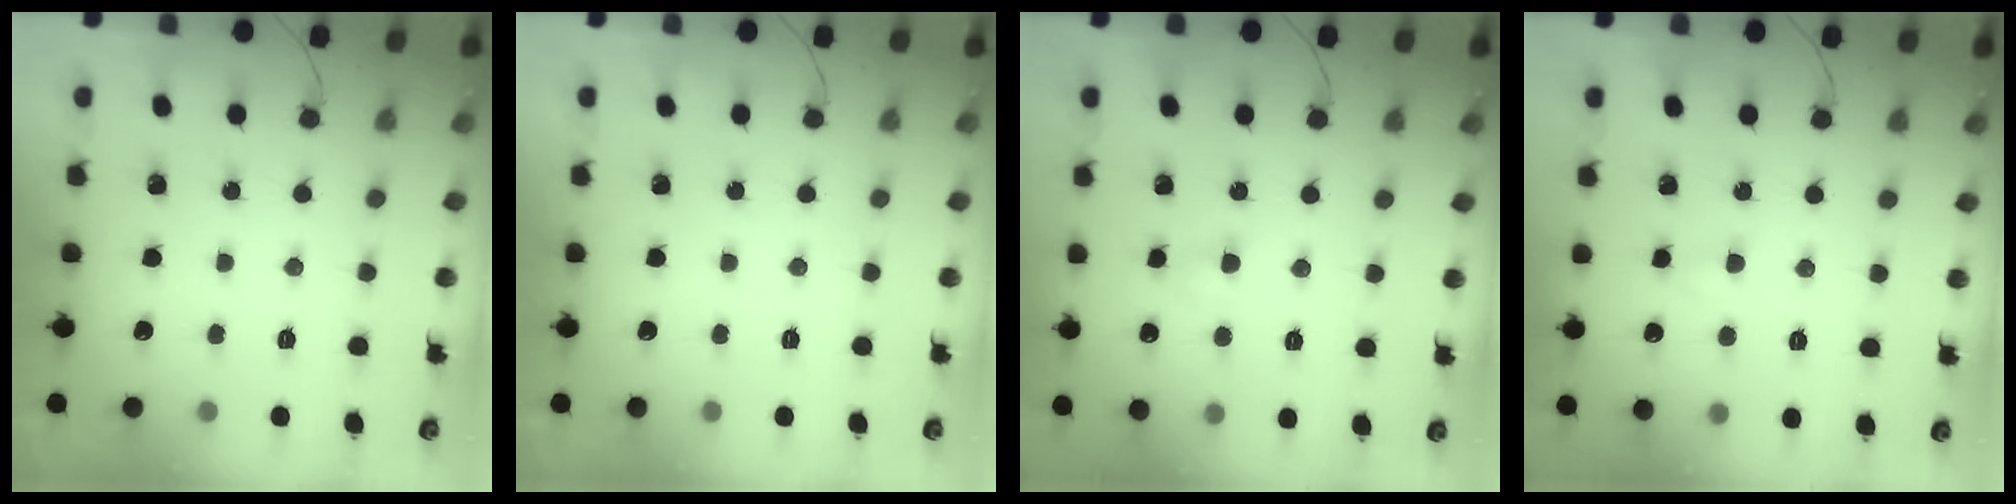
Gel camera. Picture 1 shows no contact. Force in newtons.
{"total": 0.0}
{"total": 3.0, "press": 2.8, "slide": 1.0}
{"total": 2.5, "press": 2.3, "slide": 0.9}